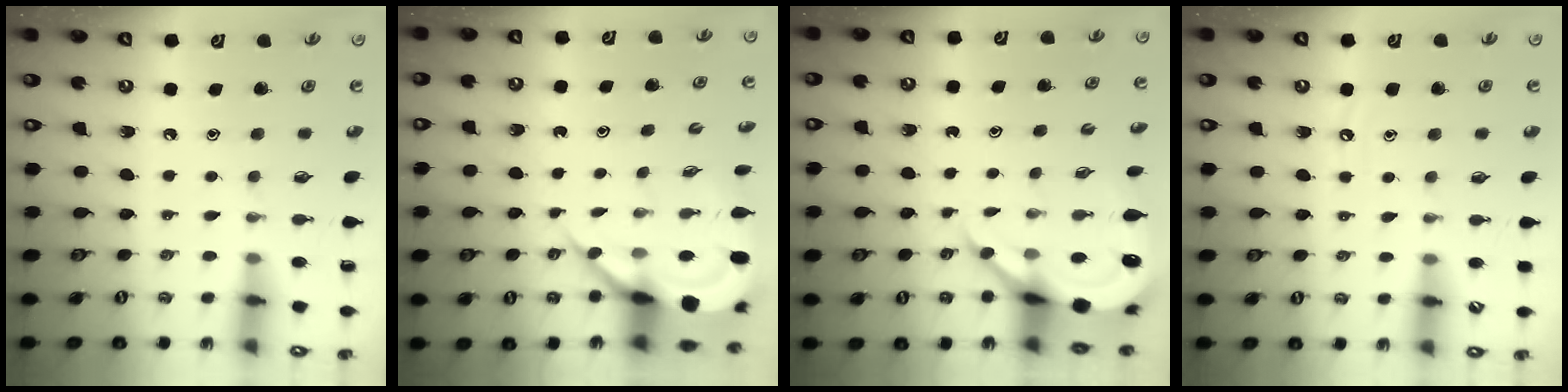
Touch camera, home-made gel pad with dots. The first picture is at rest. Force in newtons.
{"total": 8.1, "press": 8.0, "slide": 0.9}
{"total": 8.7, "press": 8.6, "slide": 1.0}
{"total": 4.8, "press": 4.7, "slide": 0.7}